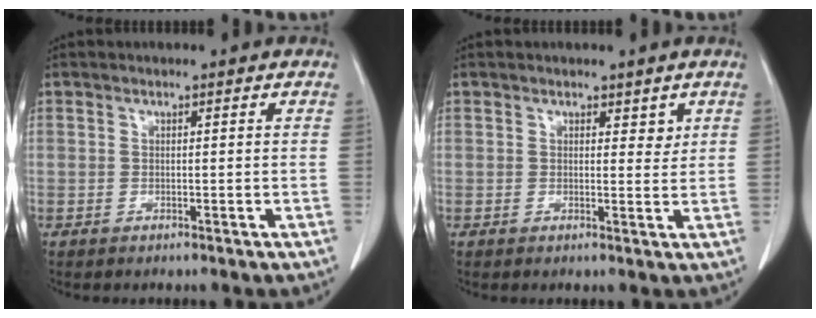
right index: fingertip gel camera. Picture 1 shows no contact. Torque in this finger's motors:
{"motor_torque": [0.06, 0.21, 0.04, 0.00]}